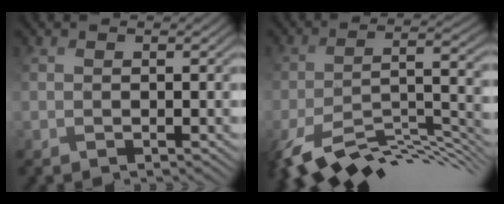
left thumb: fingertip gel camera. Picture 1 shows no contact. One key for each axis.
{"total": 12.8, "fx": -9.5, "fy": 3.6, "fz": 7.8, "tx": -0.160, "ty": -0.012, "tz": -0.159}